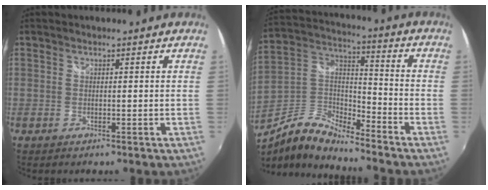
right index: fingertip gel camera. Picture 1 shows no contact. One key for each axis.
{"total": 11.7, "fx": -9.5, "fy": 3.0, "fz": 6.1, "tx": -0.135, "ty": 0.004, "tz": -0.194}